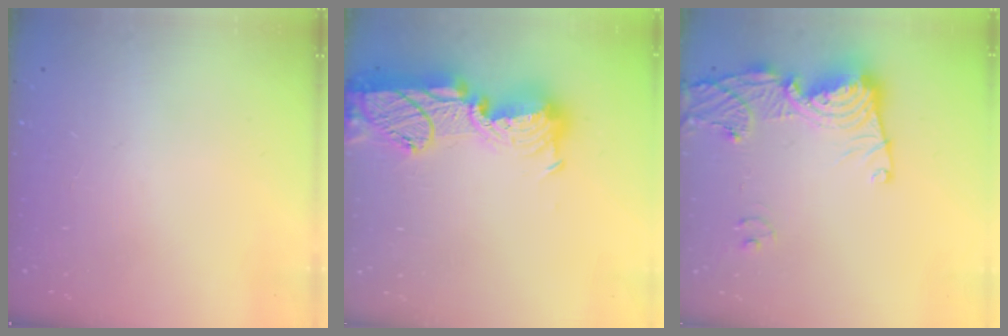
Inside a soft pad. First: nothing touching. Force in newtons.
{"total": 19.3, "press": 19.2, "slide": 1.1}
{"total": 14.9, "press": 14.8, "slide": 1.7}